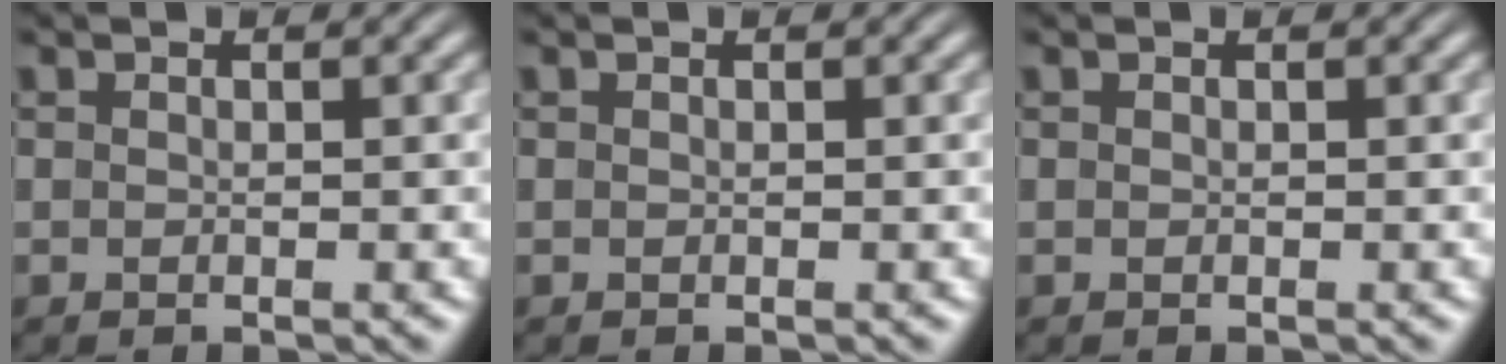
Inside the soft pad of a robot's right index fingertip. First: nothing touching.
{"total": 0.0}
{"total": 0.0}